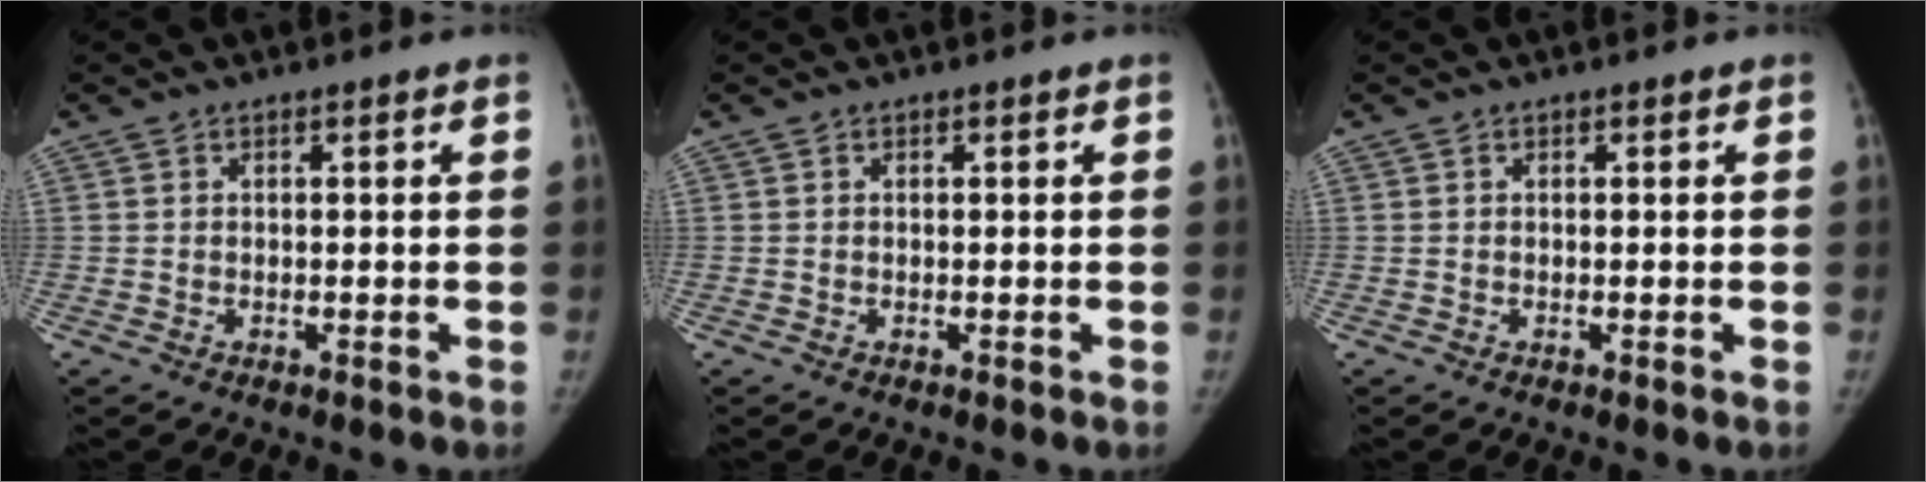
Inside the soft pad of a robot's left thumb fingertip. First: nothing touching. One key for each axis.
{"total": 0.0}
{"total": 0.0}